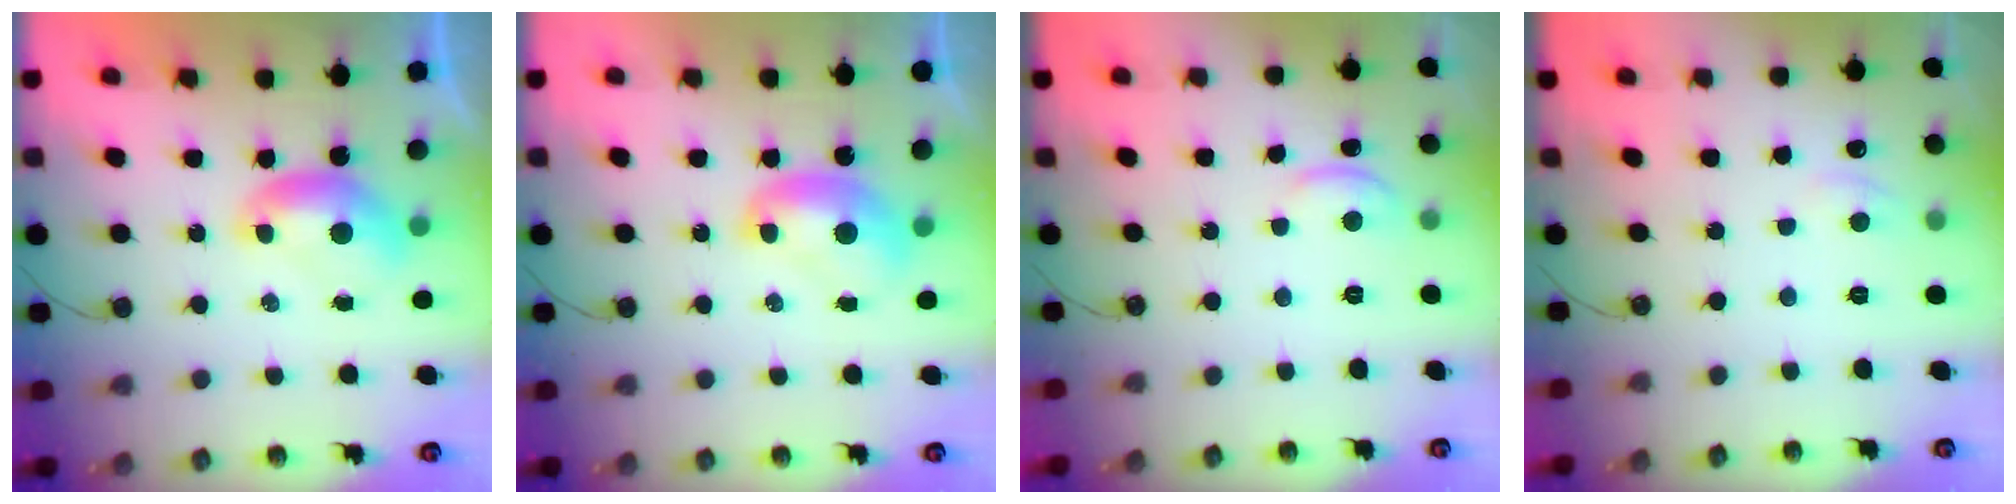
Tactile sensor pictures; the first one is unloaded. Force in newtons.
{"total": 1.9, "press": 1.9, "slide": 0.2}
{"total": 0.0}
{"total": 1.7, "press": 1.6, "slide": 0.5}